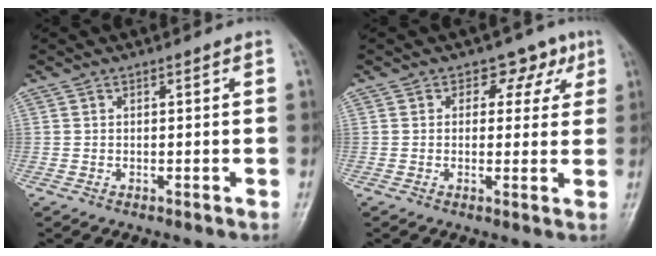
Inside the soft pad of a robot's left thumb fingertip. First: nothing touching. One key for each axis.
{"total": 5.3, "fx": 2.3, "fy": 4.1, "fz": 2.5, "tx": 0.007, "ty": -0.001, "tz": 0.020}